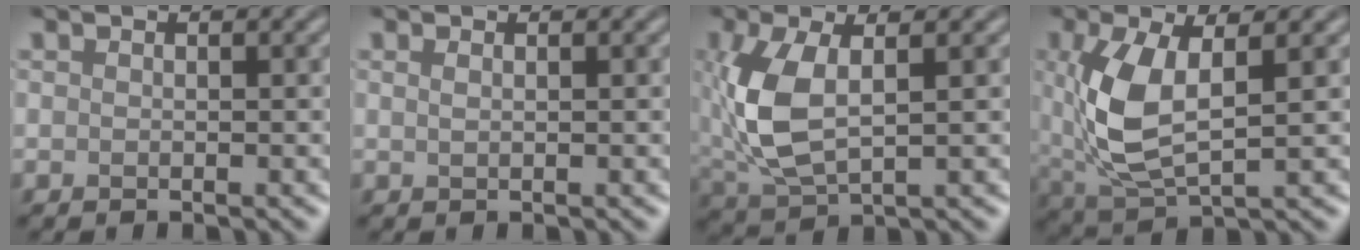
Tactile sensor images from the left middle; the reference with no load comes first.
{"total": 0.8, "force": [0.4, 0.3, 0.5], "torque": [-0.011, -0.001, 0.006]}
{"total": 6.6, "force": [0.8, 3.3, 5.7], "torque": [-0.145, 0.001, 0.019]}
{"total": 7.1, "force": [1.1, 3.3, 6.2], "torque": [-0.150, -0.008, 0.027]}